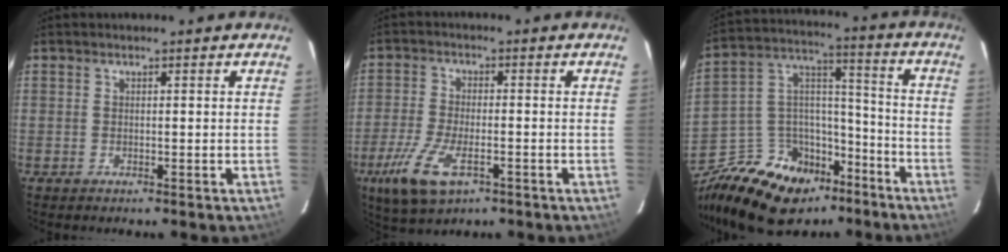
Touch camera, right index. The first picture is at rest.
{"total": 10.7, "force": [-5.3, 4.4, 8.2], "torque": [-0.190, -0.024, -0.097]}
{"total": 21.4, "force": [-14.9, 12.7, 8.9], "torque": [-0.197, 0.063, -0.226]}